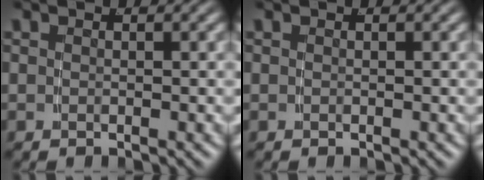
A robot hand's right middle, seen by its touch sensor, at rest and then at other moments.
{"total": 0.0}